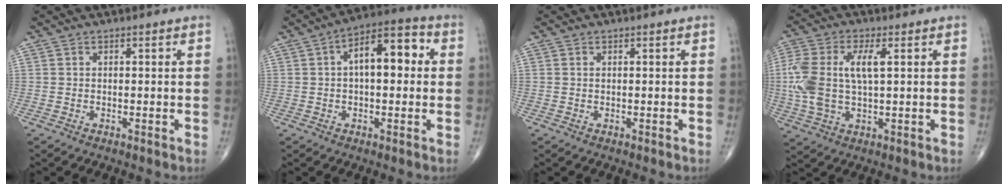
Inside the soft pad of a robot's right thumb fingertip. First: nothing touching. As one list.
[{"total": 11.3, "force": [1.7, 5.4, 9.8], "torque": [-0.130, 0.031, 0.016]}, {"total": 0.0}, {"total": 13.0, "force": [1.8, 6.1, 11.4], "torque": [-0.273, 0.012, 0.039]}]